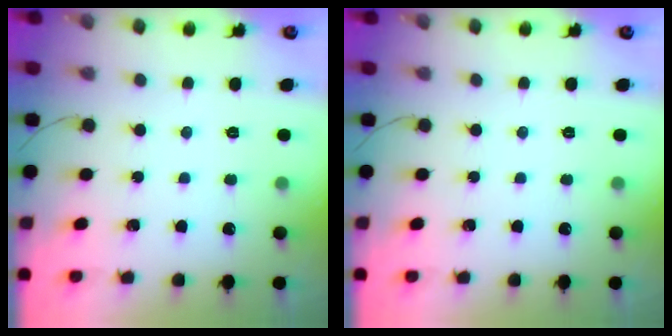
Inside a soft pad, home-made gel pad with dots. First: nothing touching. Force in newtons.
{"total": 0.0}